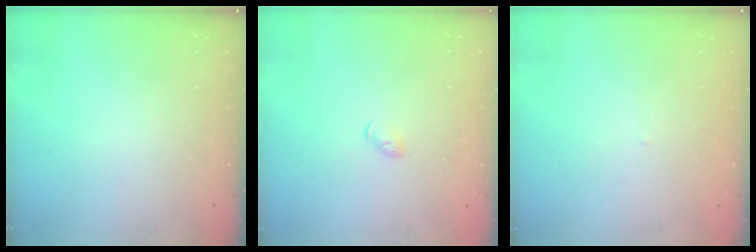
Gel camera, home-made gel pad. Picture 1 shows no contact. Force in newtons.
{"total": 3.7, "press": 3.6, "slide": 0.9}
{"total": 1.6, "press": 1.6, "slide": 0.3}